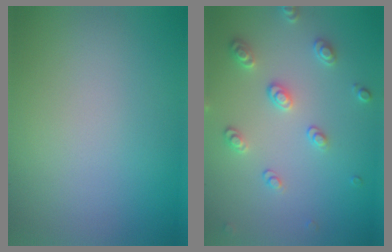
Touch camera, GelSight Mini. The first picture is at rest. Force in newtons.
{"total": 2.6, "press": 2.6, "slide": 0.2}